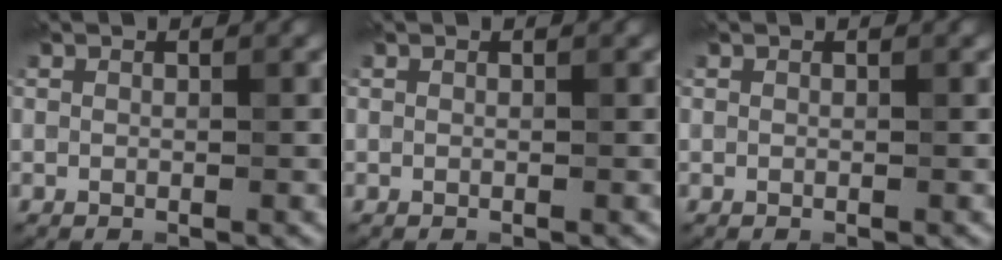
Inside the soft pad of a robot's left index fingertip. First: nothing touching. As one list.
[{"total": 0.0}, {"total": 0.0}]